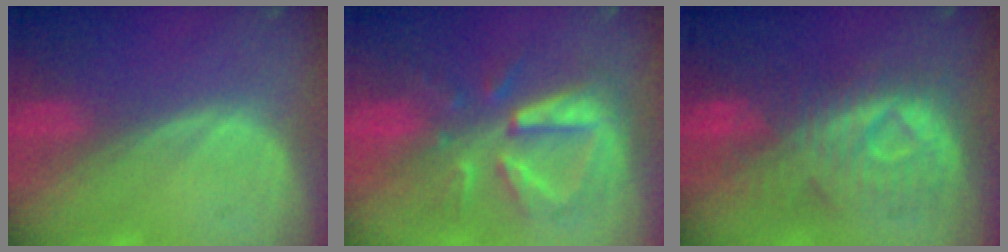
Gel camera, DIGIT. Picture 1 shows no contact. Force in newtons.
{"total": 9.0, "press": 8.6, "slide": 2.4}
{"total": 9.4, "press": 9.0, "slide": 2.4}